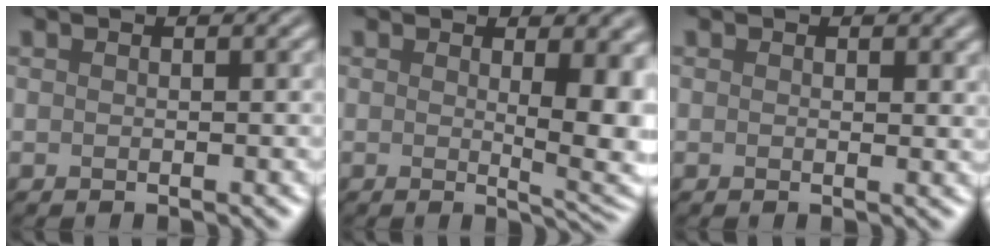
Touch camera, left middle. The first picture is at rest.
{"total": 6.1, "force": [0.9, 1.8, 5.8], "torque": [-0.063, -0.009, 0.019]}
{"total": 0.9, "force": [0.4, 0.5, 0.5], "torque": [-0.003, -0.003, 0.005]}